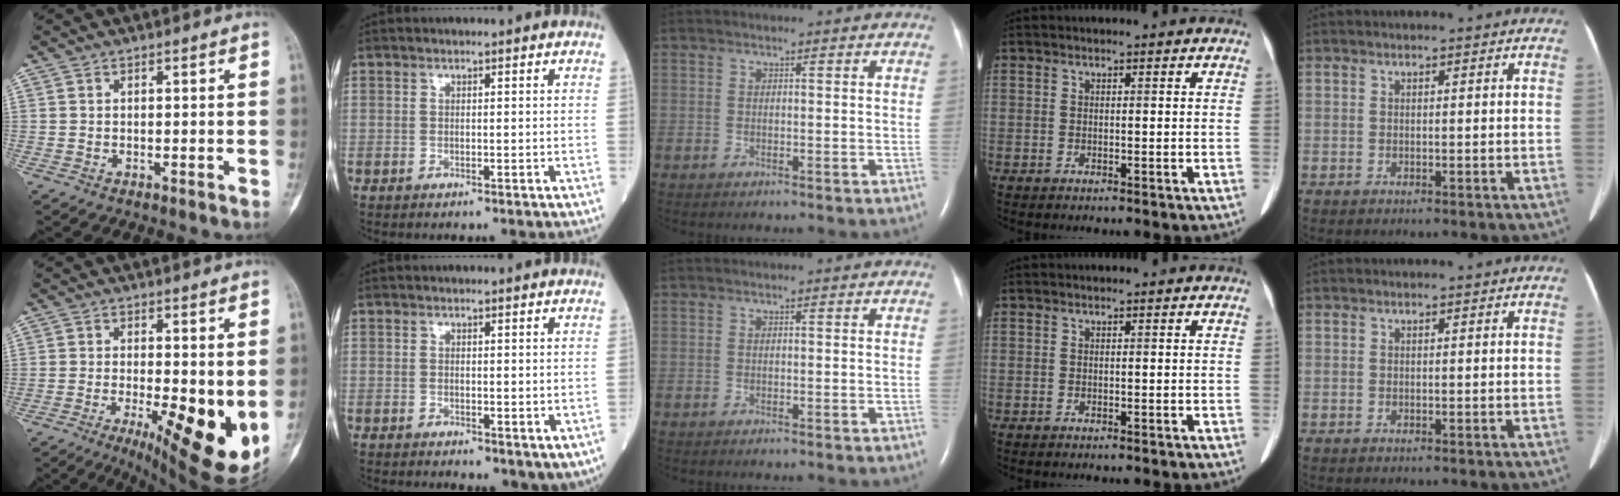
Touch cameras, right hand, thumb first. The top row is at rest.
{"thumb": {"total": 14.6, "force": [-3.1, 4.4, 13.6], "torque": [-0.172, -0.025, -0.029]}, "index": {"total": 3.4, "force": [0.6, 1.7, 2.9], "torque": [-0.038, -0.014, 0.015]}}